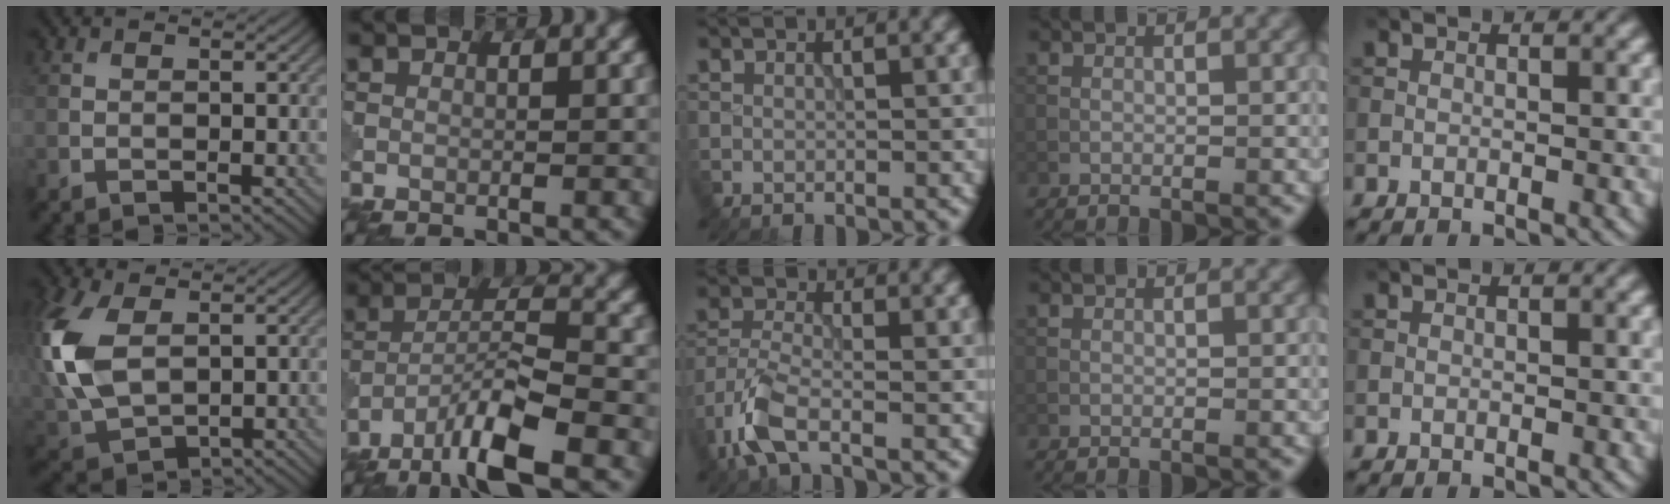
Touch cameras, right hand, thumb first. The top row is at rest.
{"thumb": {"total": 11.9, "force": [1.9, 7.6, 9.0], "torque": [-0.264, 0.003, 0.042]}, "index": {"total": 8.5, "force": [-5.5, 1.7, 6.2], "torque": [-0.110, 0.002, -0.106]}, "middle": {"total": 4.8, "force": [-2.9, 1.7, 3.4], "torque": [-0.085, -0.009, -0.073]}}